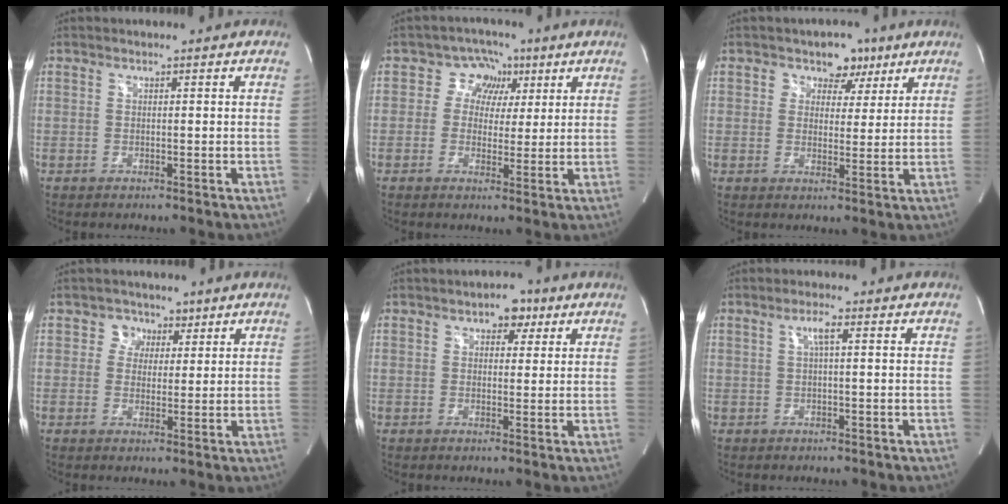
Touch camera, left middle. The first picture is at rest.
{"total": 5.2, "force": [1.7, 4.6, 1.8], "torque": [-0.016, 0.019, 0.023]}
{"total": 4.9, "force": [2.8, 3.8, 1.3], "torque": [-0.002, 0.003, 0.038]}
{"total": 3.4, "force": [1.7, 3.0, 0.0], "torque": [0.008, 0.004, 0.022]}
{"total": 3.8, "force": [2.0, 2.2, 2.4], "torque": [-0.030, 0.015, 0.026]}
{"total": 2.1, "force": [0.6, 0.2, 2.0], "torque": [-0.041, 0.003, 0.010]}